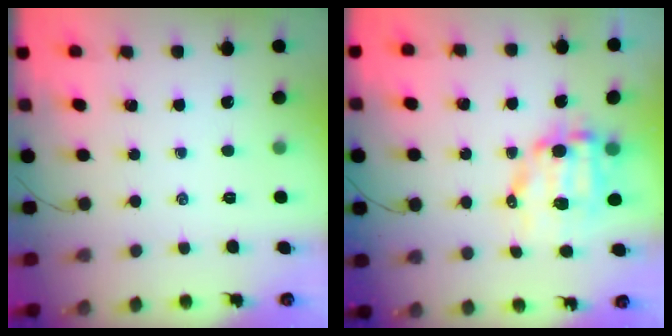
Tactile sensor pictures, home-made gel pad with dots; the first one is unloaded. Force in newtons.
{"total": 10.3, "press": 10.1, "slide": 2.3}